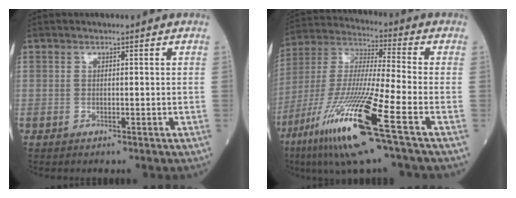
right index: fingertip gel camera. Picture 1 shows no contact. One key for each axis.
{"total": 19.5, "fx": -9.3, "fy": 0.2, "fz": 17.1, "tx": -0.370, "ty": -0.048, "tz": -0.179}